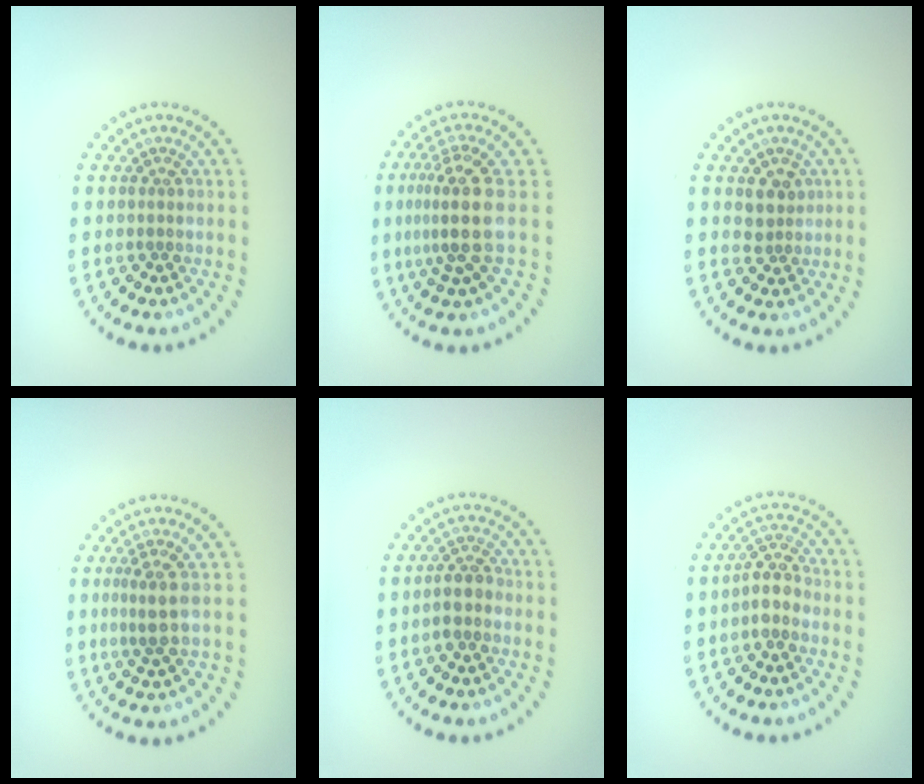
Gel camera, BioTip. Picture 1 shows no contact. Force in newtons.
{"total": 4.1, "press": 3.1, "slide": 2.8}
{"total": 2.0, "press": 1.7, "slide": 1.0}
{"total": 2.1, "press": 1.4, "slide": 1.6}
{"total": 2.0, "press": 1.7, "slide": 1.0}
{"total": 2.4, "press": 2.1, "slide": 1.3}